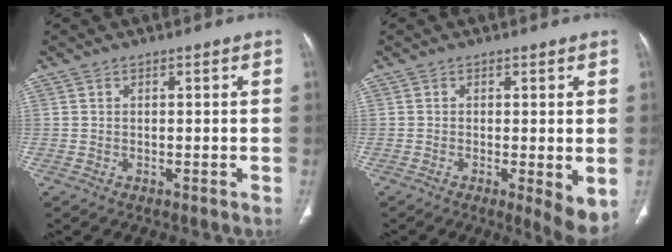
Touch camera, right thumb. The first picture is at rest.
{"total": 6.0, "force": [-1.1, 1.6, 5.6], "torque": [-0.081, -0.019, -0.020]}